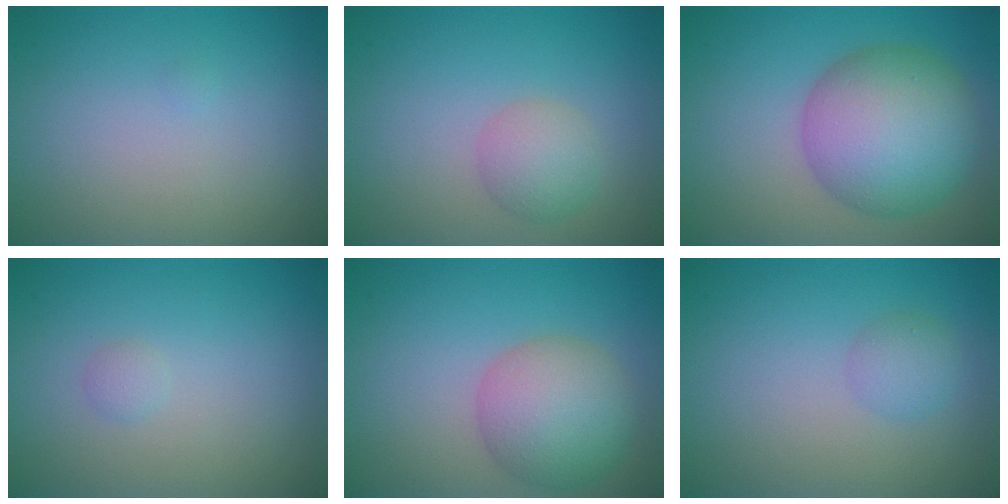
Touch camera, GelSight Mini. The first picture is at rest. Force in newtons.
{"total": 2.5, "press": 2.5, "slide": 0.1}
{"total": 9.5, "press": 9.5, "slide": 0.3}
{"total": 0.6, "press": 0.6, "slide": 0.0}
{"total": 5.9, "press": 5.9, "slide": 0.3}
{"total": 1.6, "press": 1.6, "slide": 0.1}